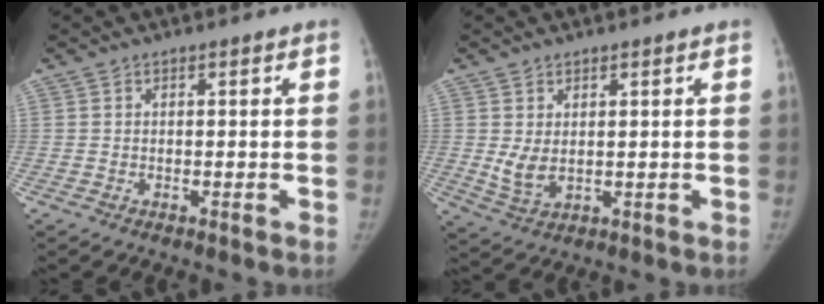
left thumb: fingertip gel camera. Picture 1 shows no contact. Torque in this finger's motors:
{"motor_torque": [0.68, 0.74, 0.67, -0.63, 0.17]}